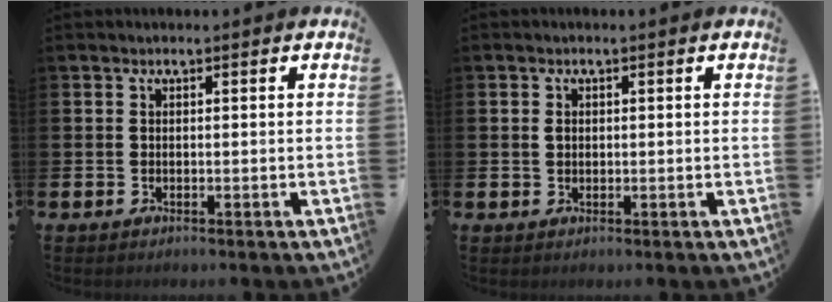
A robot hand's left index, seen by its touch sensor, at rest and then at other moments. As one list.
[{"total": 1.0, "force": [0.4, 0.8, 0.5], "torque": [0.003, 0.001, 0.003]}]